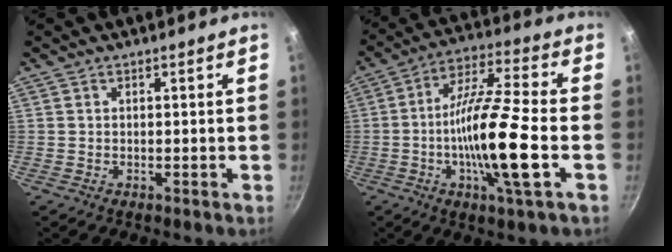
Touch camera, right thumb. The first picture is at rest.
{"total": 17.0, "force": [-3.7, 2.3, 16.4], "torque": [-0.294, 0.023, -0.081]}